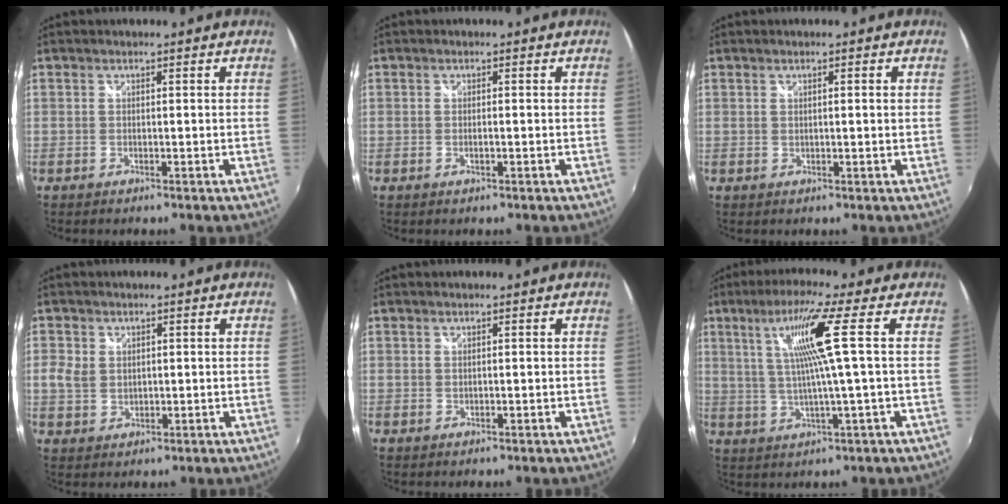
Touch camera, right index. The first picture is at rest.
{"total": 0.8, "force": [-0.3, 0.1, 0.7], "torque": [-0.014, -0.001, -0.006]}
{"total": 1.4, "force": [0.5, 0.1, 1.3], "torque": [-0.018, 0.001, 0.008]}
{"total": 4.3, "force": [0.7, 3.6, 2.2], "torque": [-0.048, 0.002, 0.014]}
{"total": 0.0}
{"total": 10.3, "force": [2.7, -1.2, 9.8], "torque": [-0.178, 0.001, 0.056]}